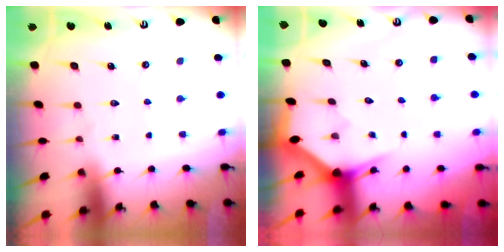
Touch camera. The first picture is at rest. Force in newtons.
{"total": 2.9, "press": 2.9, "slide": 0.1}